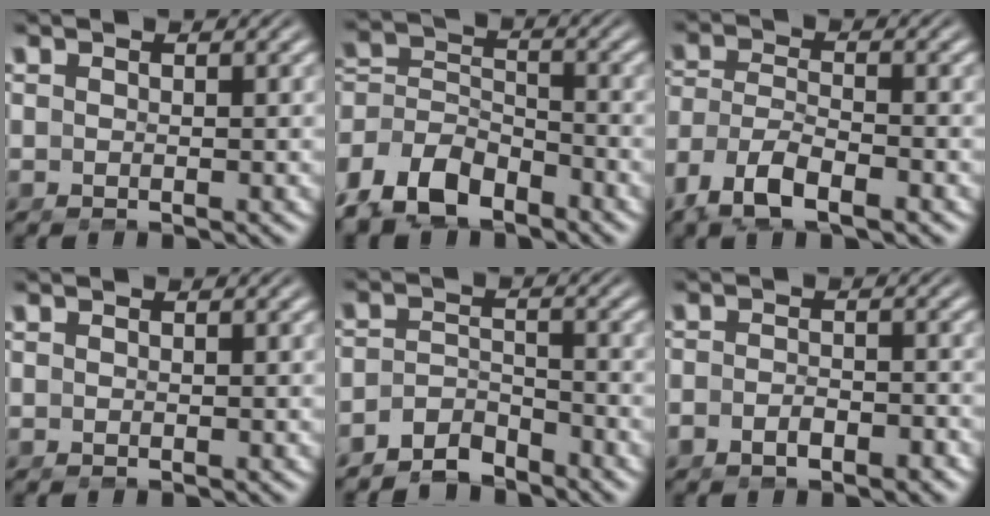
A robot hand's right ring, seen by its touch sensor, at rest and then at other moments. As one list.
[{"total": 8.1, "force": [-4.3, 5.8, 3.6], "torque": [-0.099, -0.052, -0.056]}, {"total": 6.2, "force": [-3.1, 3.9, 3.7], "torque": [-0.100, -0.035, -0.038]}, {"total": 0.0}, {"total": 5.2, "force": [-4.2, 2.6, 1.8], "torque": [-0.030, -0.026, -0.065]}, {"total": 2.5, "force": [-1.9, 1.2, 1.1], "torque": [-0.018, -0.003, -0.034]}]